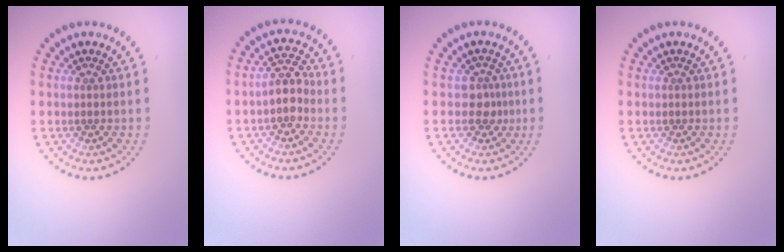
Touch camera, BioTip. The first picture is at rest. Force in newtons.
{"total": 2.4, "press": 2.0, "slide": 1.3}
{"total": 1.7, "press": 1.3, "slide": 1.1}
{"total": 0.0}